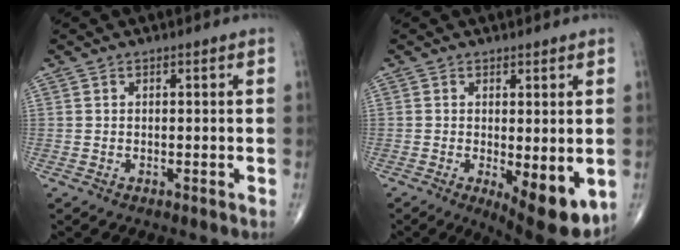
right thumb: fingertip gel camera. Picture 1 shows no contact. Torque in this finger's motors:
{"motor_torque": [-0.39, 0.89, 0.09, -0.17, 0.05]}